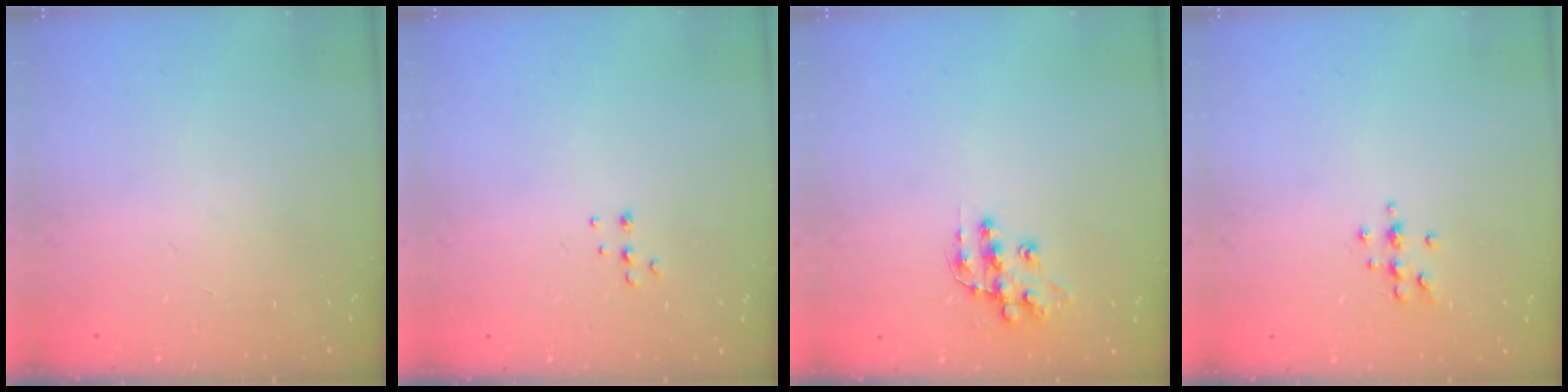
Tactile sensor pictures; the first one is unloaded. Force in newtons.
{"total": 4.4, "press": 4.4, "slide": 0.5}
{"total": 11.6, "press": 11.5, "slide": 0.9}
{"total": 4.9, "press": 4.8, "slide": 0.7}